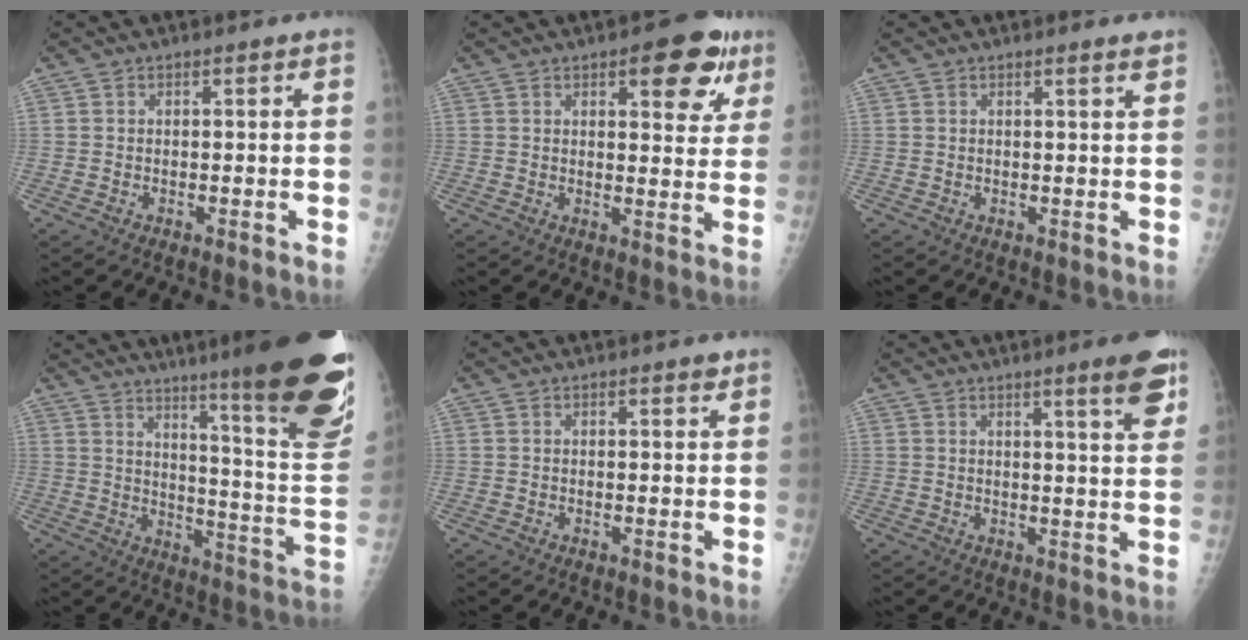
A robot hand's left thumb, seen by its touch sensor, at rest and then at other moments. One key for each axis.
{"total": 10.5, "fx": 5.5, "fy": 4.4, "fz": 7.8, "tx": -0.055, "ty": -0.019, "tz": 0.063}
{"total": 1.6, "fx": 1.2, "fy": -0.2, "fz": 1.0, "tx": -0.012, "ty": -0.005, "tz": 0.017}
{"total": 27.8, "fx": 18.4, "fy": 2.8, "fz": 20.7, "tx": -0.231, "ty": -0.105, "tz": 0.253}
{"total": 1.4, "fx": 0.9, "fy": 0.4, "fz": 0.9, "tx": -0.008, "ty": -0.004, "tz": 0.011}
{"total": 7.1, "fx": 4.3, "fy": 0.5, "fz": 5.7, "tx": -0.069, "ty": -0.025, "tz": 0.057}